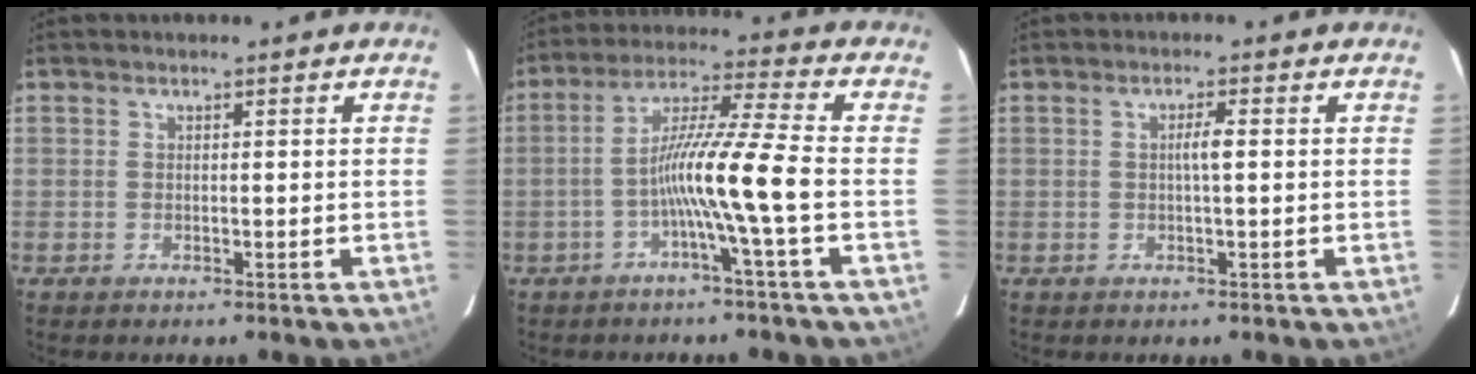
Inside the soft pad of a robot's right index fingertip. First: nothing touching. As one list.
[{"total": 10.2, "force": [-2.8, -1.9, 9.6], "torque": [-0.175, 0.010, -0.055]}, {"total": 2.0, "force": [0.1, 0.0, 2.0], "torque": [-0.036, 0.002, 0.000]}]